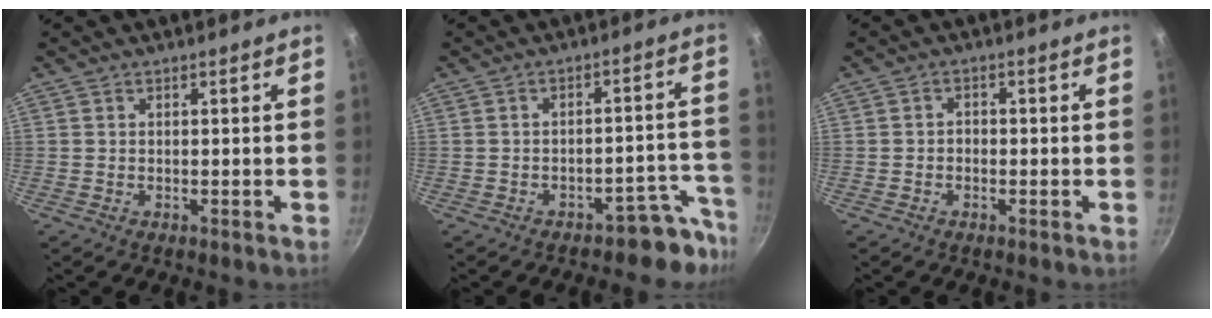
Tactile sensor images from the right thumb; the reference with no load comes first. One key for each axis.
{"total": 6.9, "fx": -5.7, "fy": 3.1, "fz": 2.4, "tx": 0.035, "ty": 0.072, "tz": -0.072}
{"total": 1.5, "fx": -0.6, "fy": 1.1, "fz": 0.6, "tx": -0.005, "ty": 0.008, "tz": -0.013}